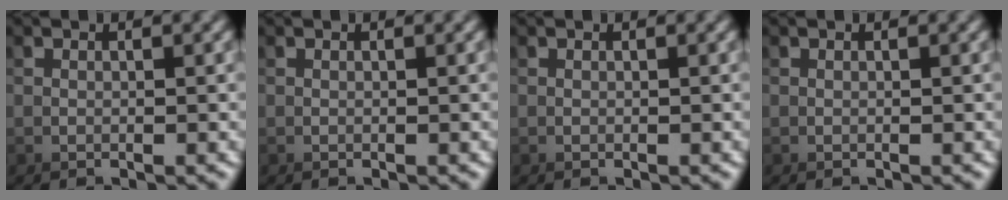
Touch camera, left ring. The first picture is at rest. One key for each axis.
{"total": 0.0}
{"total": 0.0}
{"total": 0.0}